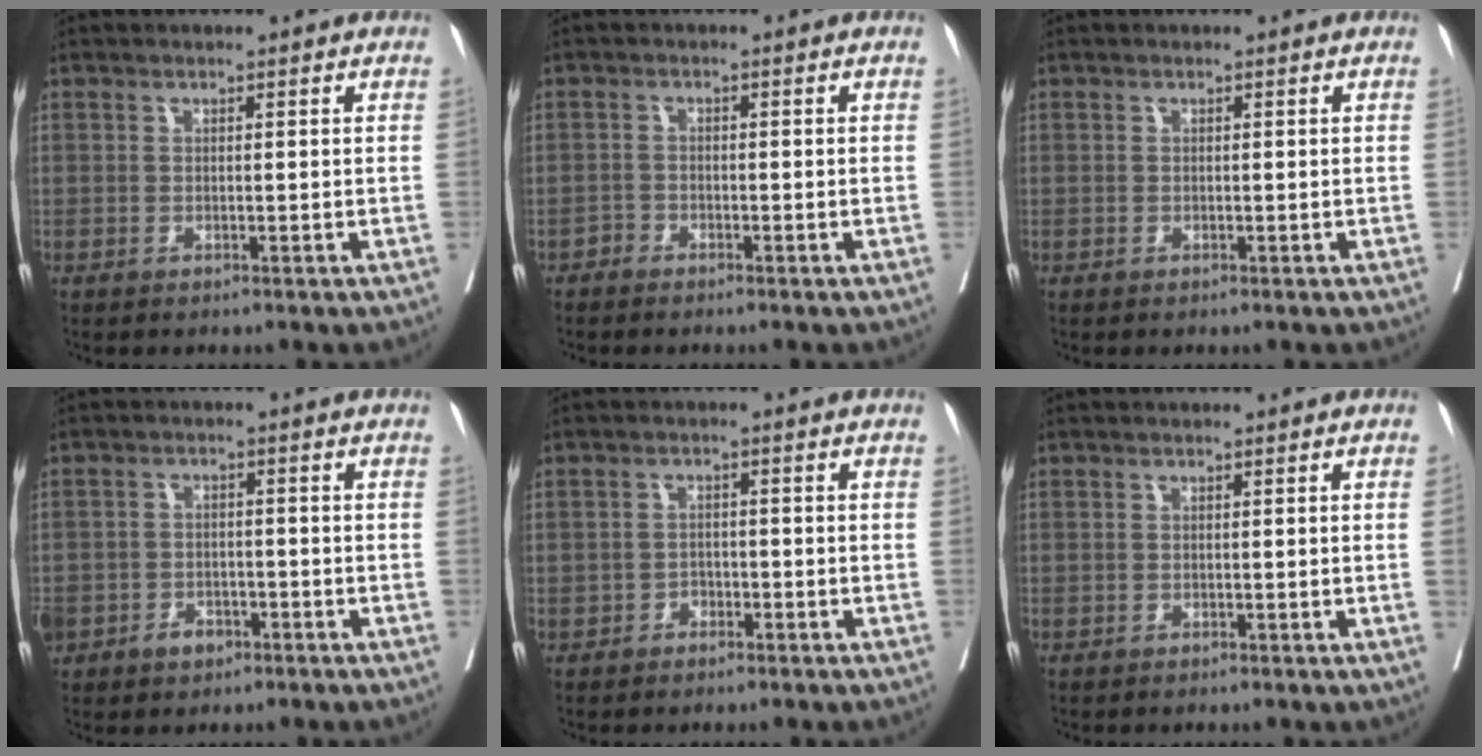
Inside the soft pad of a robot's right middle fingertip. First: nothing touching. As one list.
[{"total": 1.0, "force": [-0.9, 0.2, -0.1], "torque": [0.009, 0.002, -0.021]}, {"total": 0.0}, {"total": 10.1, "force": [-4.1, 8.2, 4.2], "torque": [-0.124, 0.013, -0.059]}, {"total": 1.9, "force": [-1.0, 1.5, 0.4], "torque": [-0.006, 0.007, -0.017]}, {"total": 0.5, "force": [0.0, -0.2, 0.5], "torque": [-0.002, 0.001, 0.001]}]